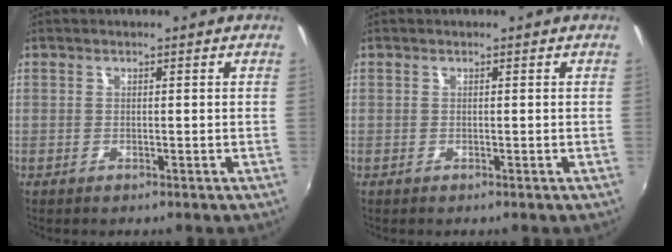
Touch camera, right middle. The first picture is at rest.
{"total": 0.0}